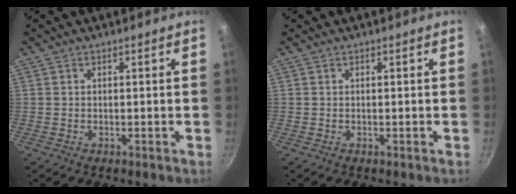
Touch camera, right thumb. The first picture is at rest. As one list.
[{"total": 0.0}]